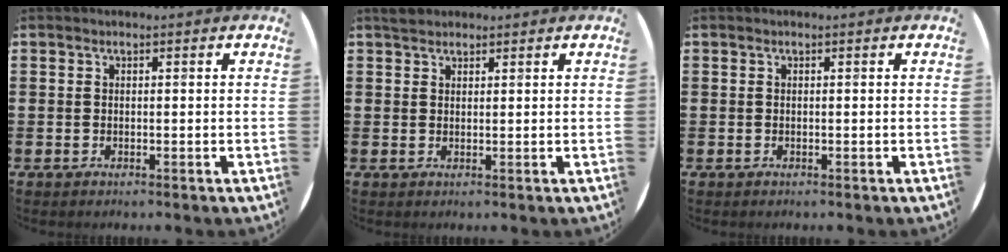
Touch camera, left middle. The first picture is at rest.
{"total": 1.6, "force": [1.4, 0.6, 0.3], "torque": [0.000, 0.002, 0.025]}
{"total": 0.0}